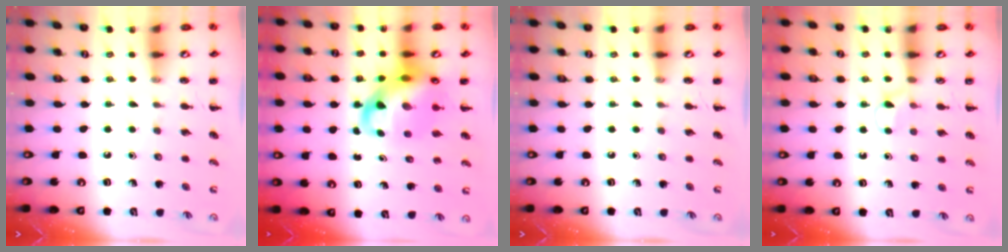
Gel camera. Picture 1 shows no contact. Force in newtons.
{"total": 11.2, "press": 10.8, "slide": 3.1}
{"total": 0.0}
{"total": 4.1, "press": 3.9, "slide": 1.4}